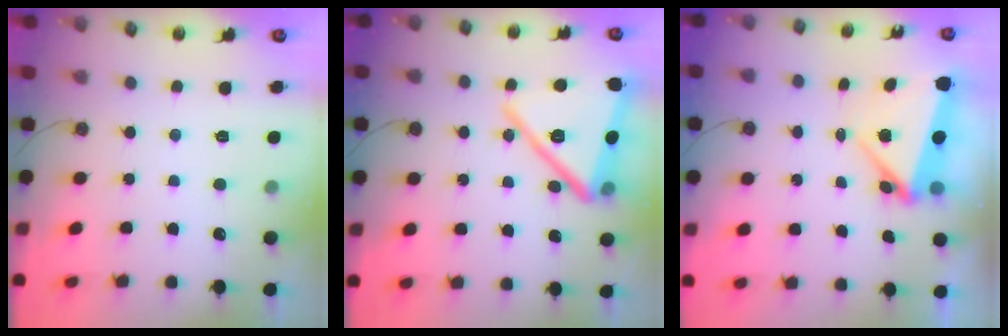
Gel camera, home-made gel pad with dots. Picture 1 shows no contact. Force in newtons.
{"total": 22.1, "press": 20.7, "slide": 7.6}
{"total": 5.1, "press": 4.9, "slide": 1.6}